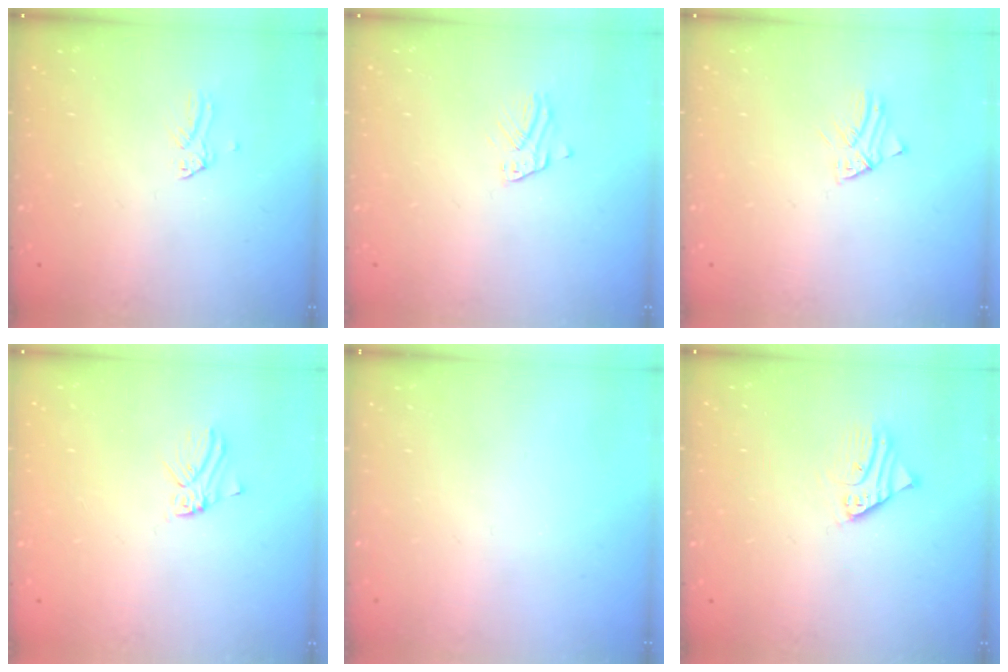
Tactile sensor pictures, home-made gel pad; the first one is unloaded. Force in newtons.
{"total": 2.2, "press": 2.2, "slide": 0.2}
{"total": 1.2, "press": 1.2, "slide": 0.0}
{"total": 2.2, "press": 2.2, "slide": 0.1}
{"total": 0.0}
{"total": 2.5, "press": 2.5, "slide": 0.2}